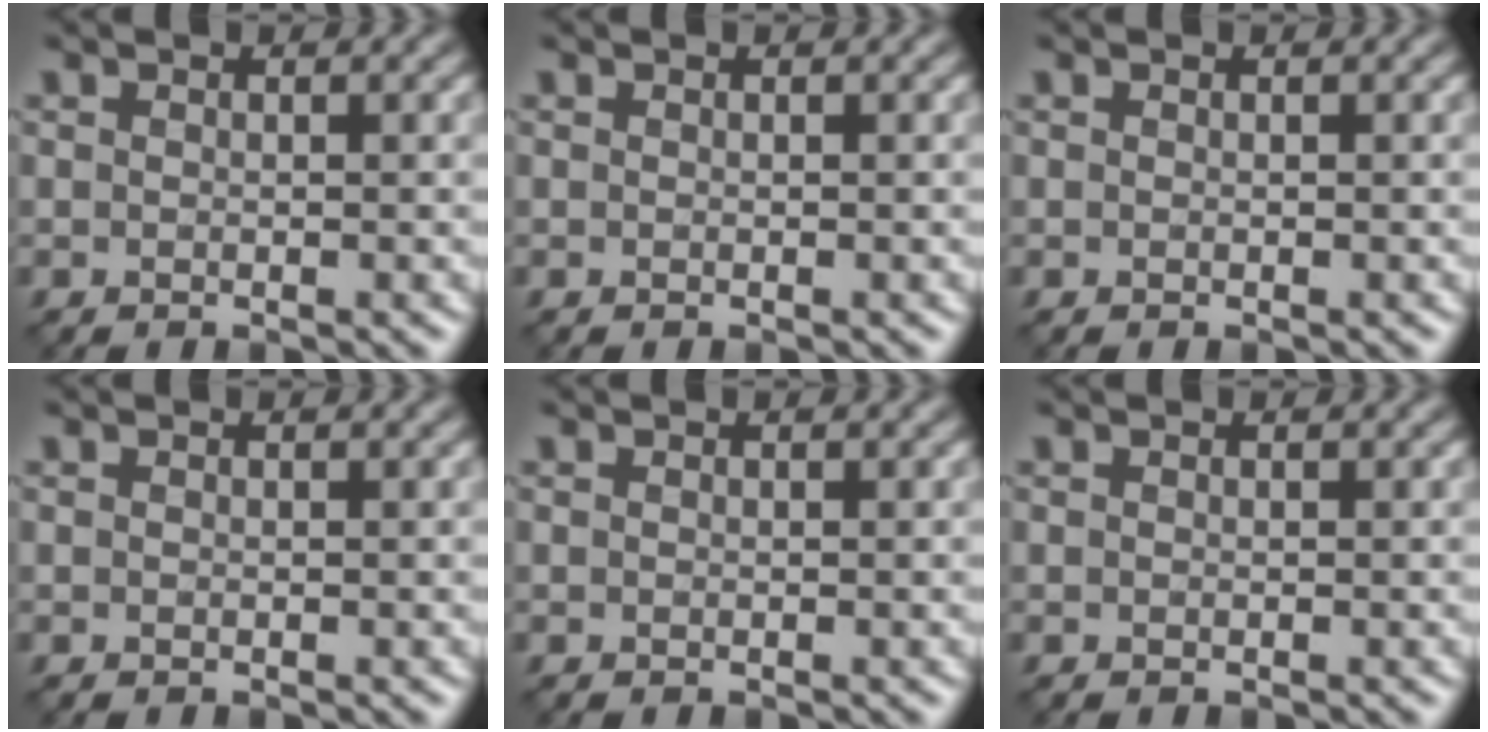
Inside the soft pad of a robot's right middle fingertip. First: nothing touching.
{"total": 0.0}
{"total": 0.0}
{"total": 0.0}
{"total": 0.0}
{"total": 0.0}